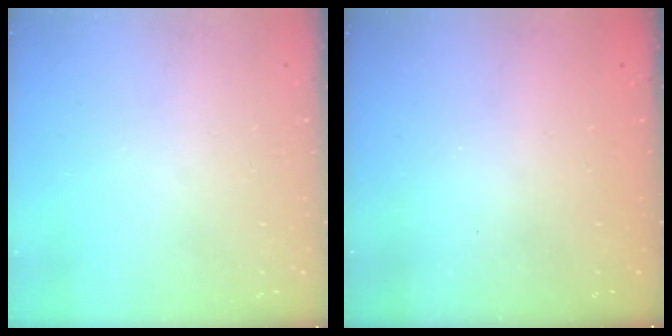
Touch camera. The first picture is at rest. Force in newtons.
{"total": 1.5, "press": 1.4, "slide": 0.6}